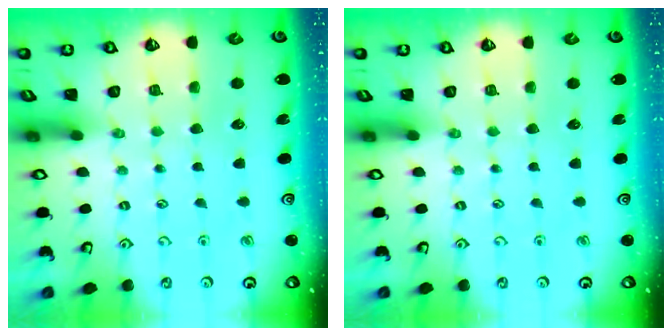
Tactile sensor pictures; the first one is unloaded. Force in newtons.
{"total": 0.0}